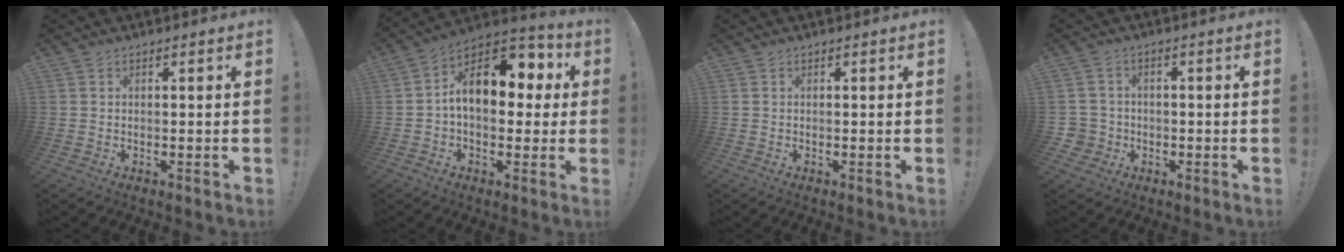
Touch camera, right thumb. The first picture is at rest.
{"total": 15.2, "force": [2.8, 9.6, 11.4], "torque": [-0.159, 0.005, 0.051]}
{"total": 0.0}
{"total": 4.2, "force": [-0.5, 4.0, 1.1], "torque": [-0.021, 0.006, -0.008]}